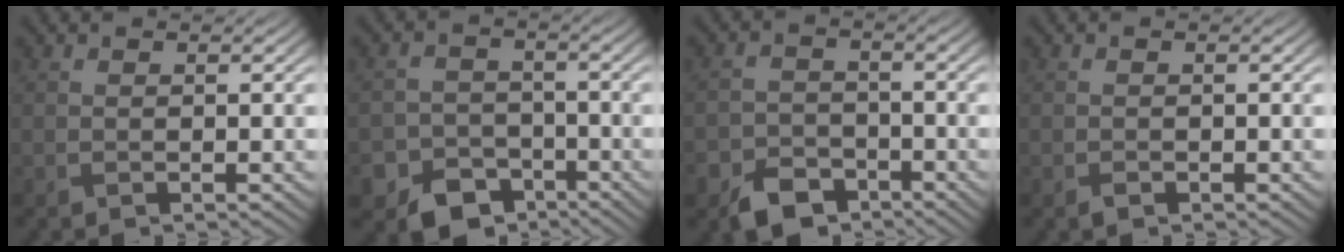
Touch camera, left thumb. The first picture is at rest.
{"total": 6.8, "force": [-4.7, 4.5, 2.2], "torque": [-0.041, -0.015, -0.084]}
{"total": 5.9, "force": [-4.2, 3.5, 2.1], "torque": [-0.046, -0.010, -0.081]}
{"total": 0.7, "force": [-0.5, 0.5, 0.3], "torque": [-0.006, -0.003, -0.008]}